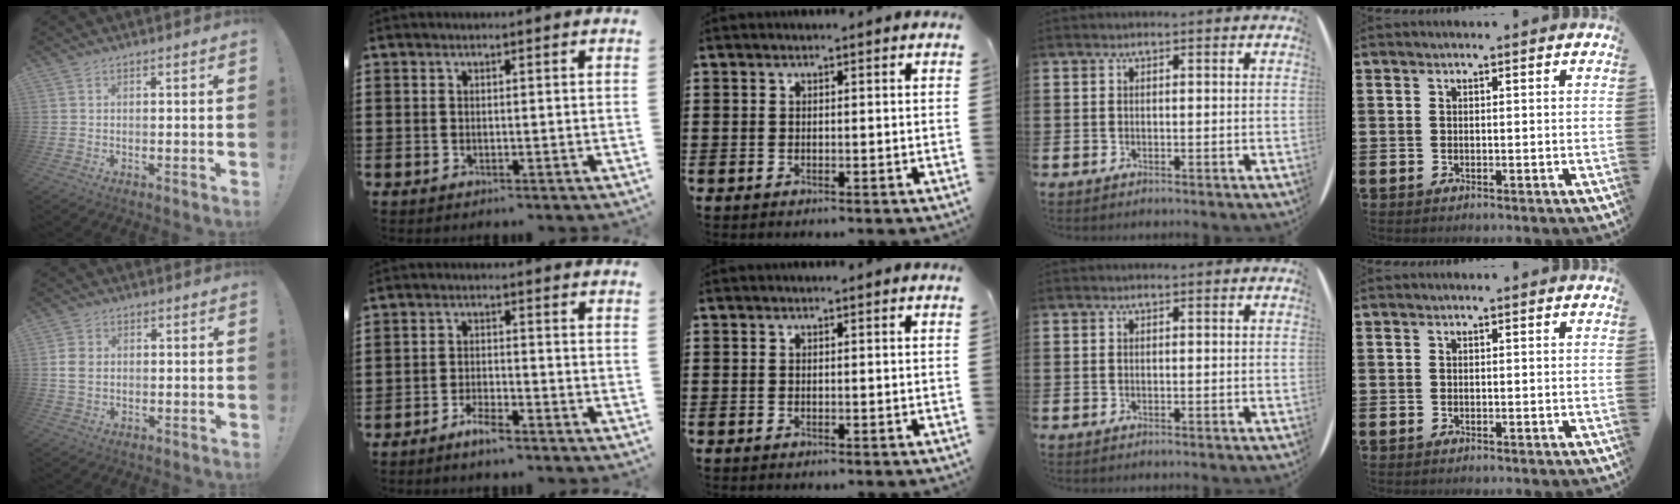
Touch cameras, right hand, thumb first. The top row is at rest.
{"thumb": {"total": 5.1, "force": [0.4, 3.9, 3.2], "torque": [-0.058, 0.002, 0.005]}, "index": {"total": 2.8, "force": [-2.5, 0.7, 1.1], "torque": [-0.029, 0.007, -0.050]}}